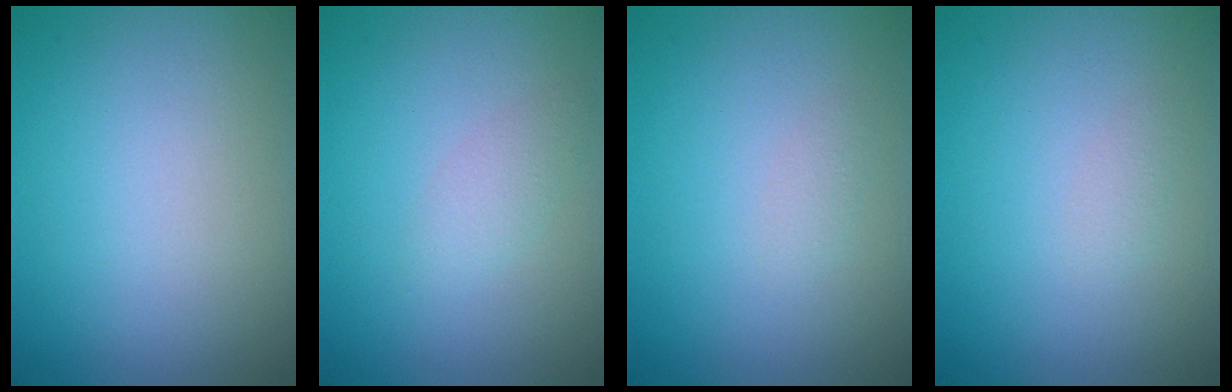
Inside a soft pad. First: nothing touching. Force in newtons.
{"total": 1.4, "press": 1.4, "slide": 0.0}
{"total": 0.6, "press": 0.6, "slide": 0.0}
{"total": 0.6, "press": 0.6, "slide": 0.0}